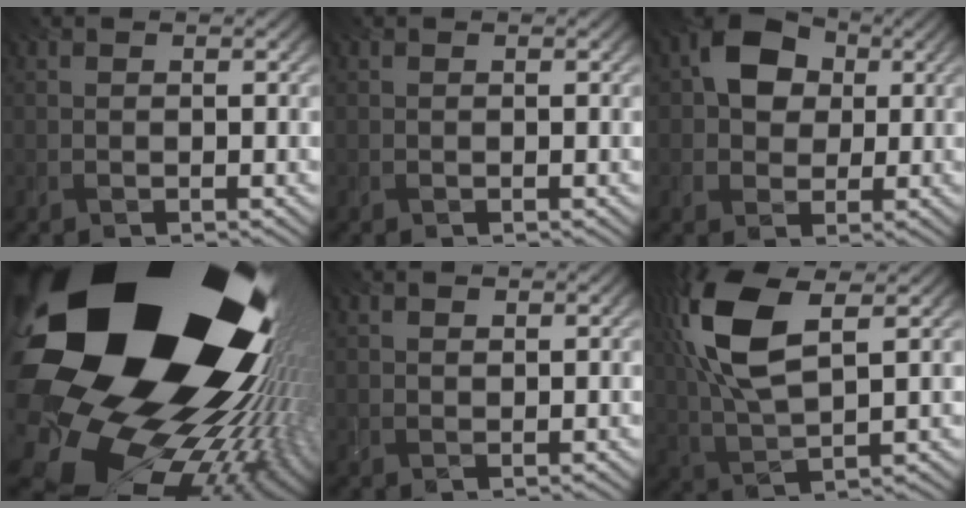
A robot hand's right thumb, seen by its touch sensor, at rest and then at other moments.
{"total": 0.0}
{"total": 7.2, "force": [1.6, 5.6, 4.3], "torque": [-0.089, 0.014, 0.016]}
{"total": 22.7, "force": [5.5, 15.3, 15.8], "torque": [-0.285, -0.076, 0.098]}
{"total": 0.8, "force": [0.6, 0.4, 0.4], "torque": [-0.010, -0.001, 0.013]}
{"total": 12.8, "force": [4.4, 5.4, 10.8], "torque": [-0.261, 0.014, 0.087]}